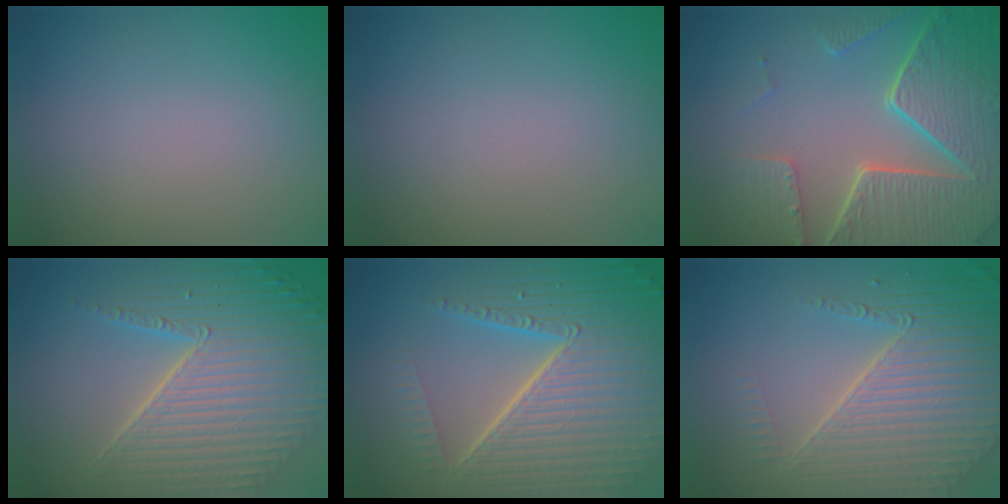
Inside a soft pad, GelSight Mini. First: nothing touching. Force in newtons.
{"total": 0.0}
{"total": 8.5, "press": 6.2, "slide": 5.8}
{"total": 7.6, "press": 5.8, "slide": 4.9}
{"total": 10.0, "press": 6.4, "slide": 7.8}
{"total": 6.5, "press": 5.2, "slide": 3.9}